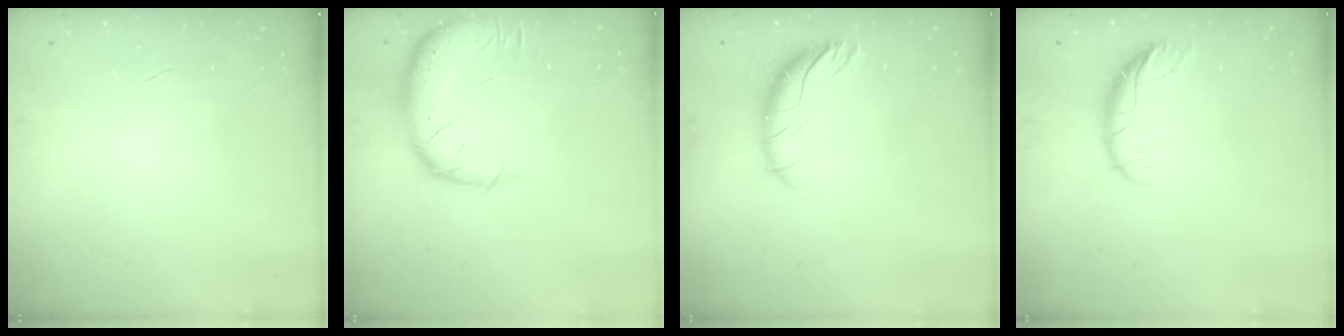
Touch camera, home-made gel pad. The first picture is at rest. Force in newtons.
{"total": 14.0, "press": 13.6, "slide": 3.3}
{"total": 9.5, "press": 9.4, "slide": 0.8}
{"total": 9.5, "press": 9.5, "slide": 0.2}